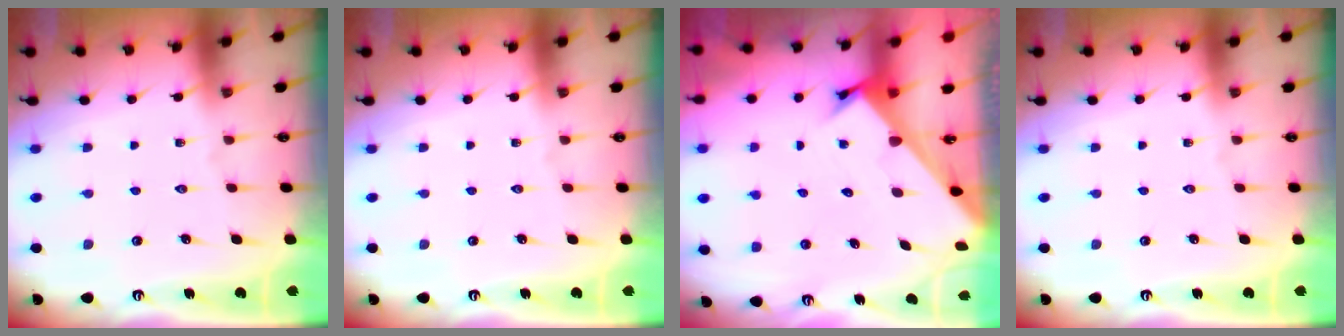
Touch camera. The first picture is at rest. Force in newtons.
{"total": 0.0}
{"total": 2.5, "press": 2.5, "slide": 0.3}
{"total": 0.0}